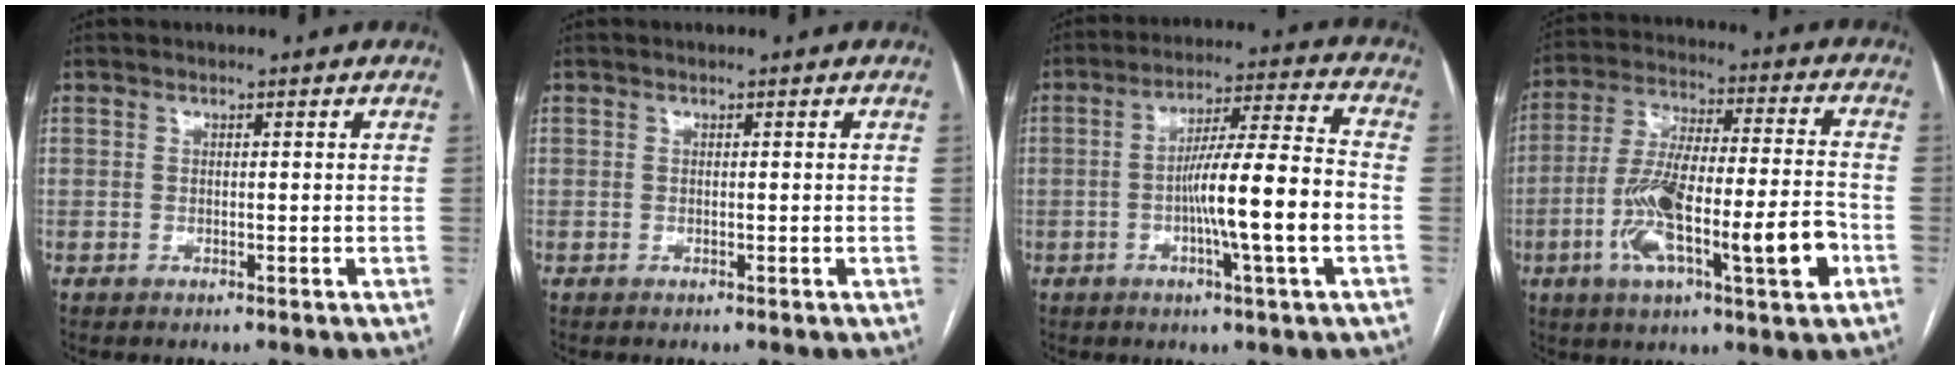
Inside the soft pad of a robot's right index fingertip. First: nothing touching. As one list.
[{"total": 0.0}, {"total": 12.8, "force": [-2.7, -0.4, 12.5], "torque": [-0.208, 0.005, -0.051]}, {"total": 17.8, "force": [-5.6, 2.7, 16.6], "torque": [-0.288, 0.009, -0.089]}]